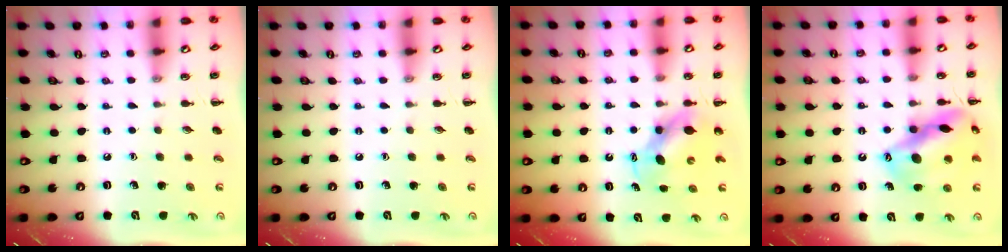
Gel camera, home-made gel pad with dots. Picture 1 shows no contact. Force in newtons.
{"total": 0.0}
{"total": 6.6, "press": 6.5, "slide": 0.8}
{"total": 17.3, "press": 17.1, "slide": 2.6}